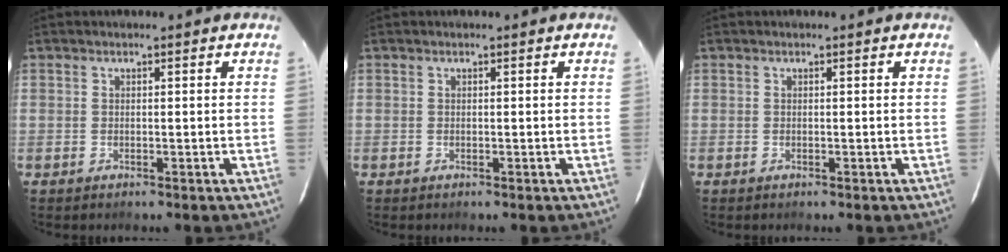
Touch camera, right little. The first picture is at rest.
{"total": 0.0}
{"total": 0.0}